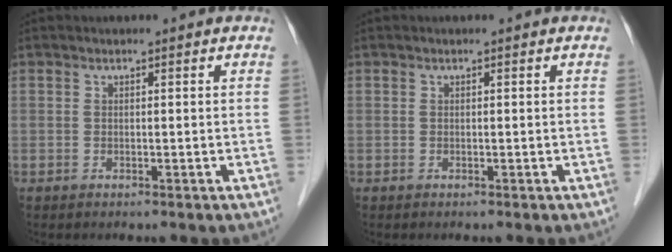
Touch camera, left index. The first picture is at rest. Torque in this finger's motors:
{"motor_torque": [0.00, 0.01, 0.00, 0.00]}